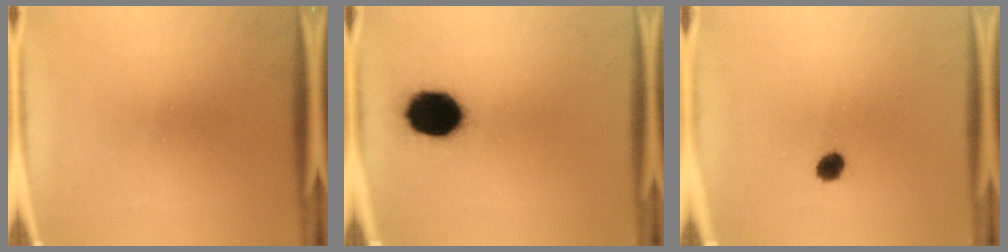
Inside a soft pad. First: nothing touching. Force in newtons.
{"total": 13.9}
{"total": 2.9}